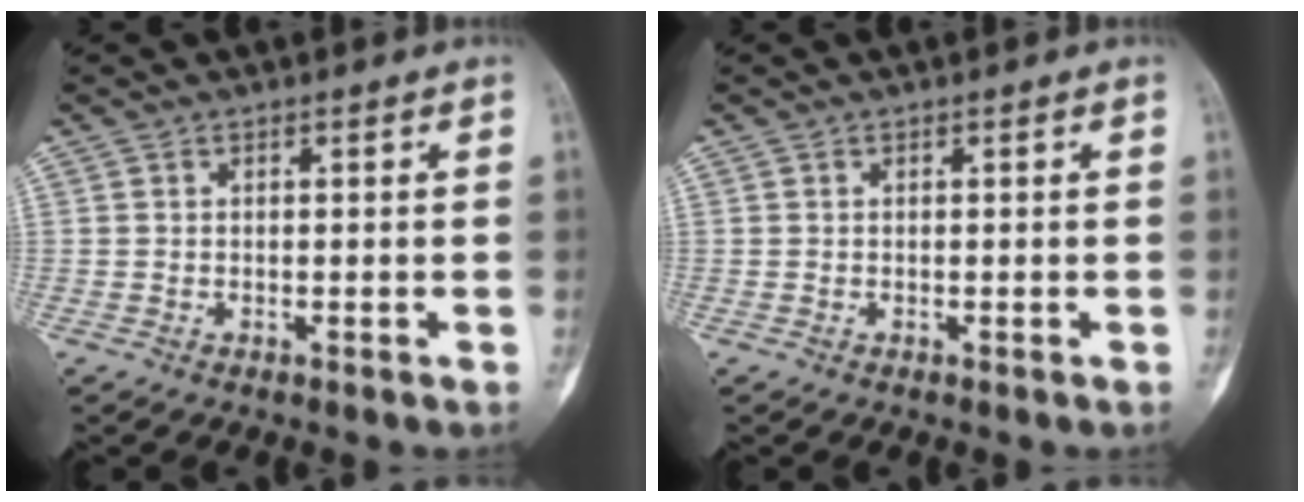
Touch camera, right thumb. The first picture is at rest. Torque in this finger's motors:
{"motor_torque": [0.12, -0.12, 0.04, -0.04, 0.00]}